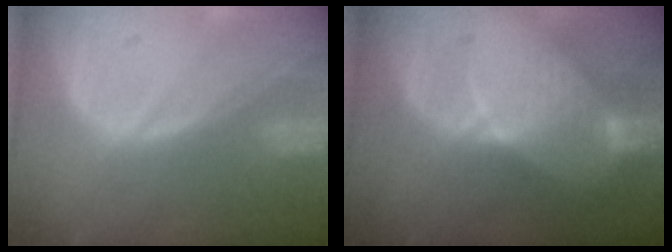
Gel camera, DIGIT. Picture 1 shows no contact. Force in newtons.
{"total": 7.2, "press": 7.1, "slide": 1.4}